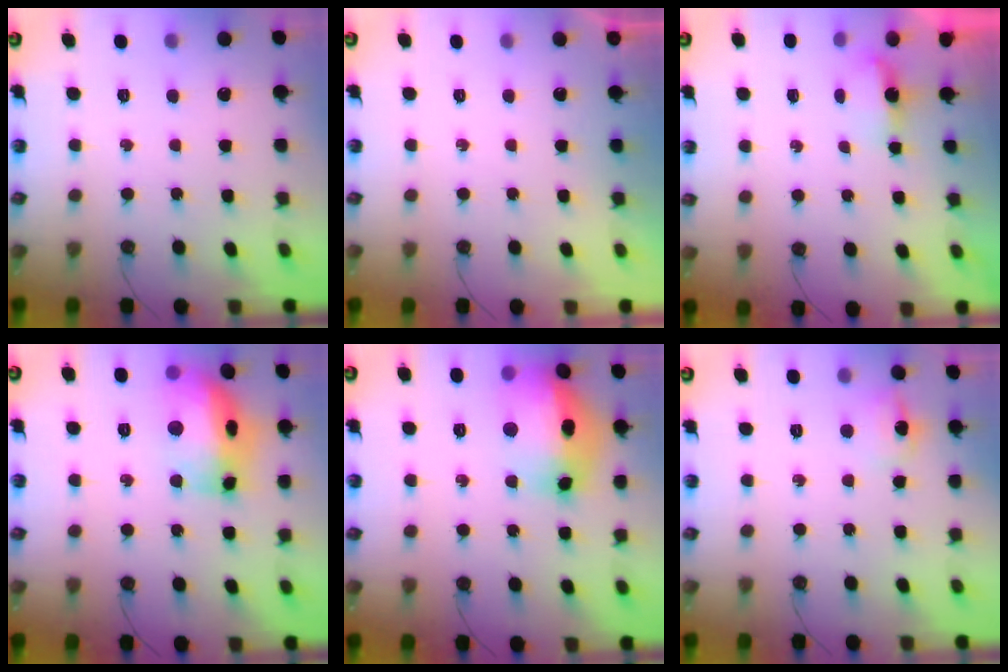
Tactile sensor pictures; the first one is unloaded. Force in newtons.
{"total": 0.0}
{"total": 3.0, "press": 2.9, "slide": 0.6}
{"total": 18.9, "press": 18.8, "slide": 1.6}
{"total": 21.7, "press": 20.9, "slide": 5.6}
{"total": 7.6, "press": 7.5, "slide": 0.8}